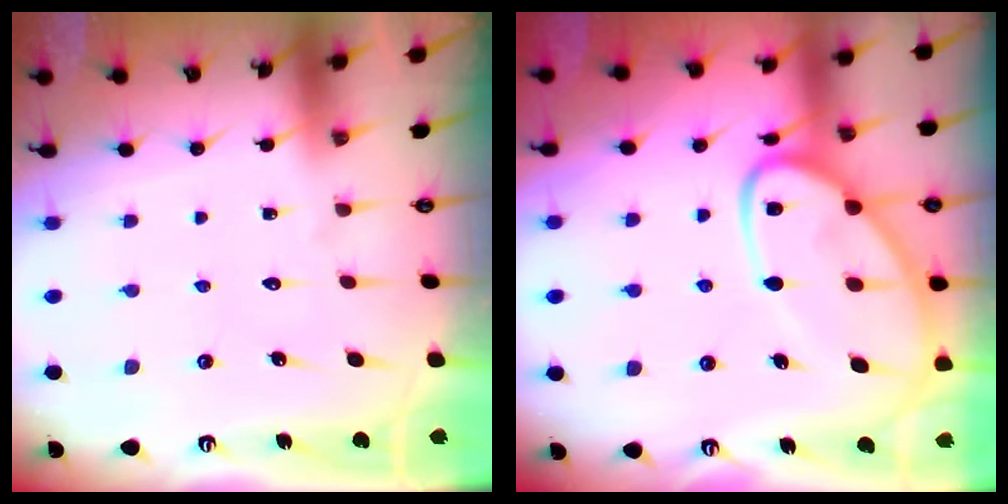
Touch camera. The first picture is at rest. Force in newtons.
{"total": 17.8, "press": 17.7, "slide": 1.5}